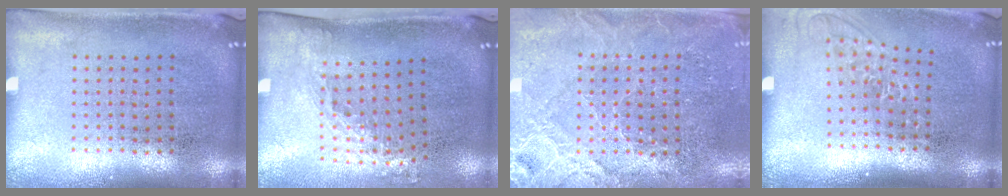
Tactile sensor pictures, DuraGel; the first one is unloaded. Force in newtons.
{"total": 1.5, "press": 1.2, "slide": 1.0}
{"total": 3.0, "press": 2.9, "slide": 0.4}
{"total": 1.3, "press": 1.0, "slide": 0.7}